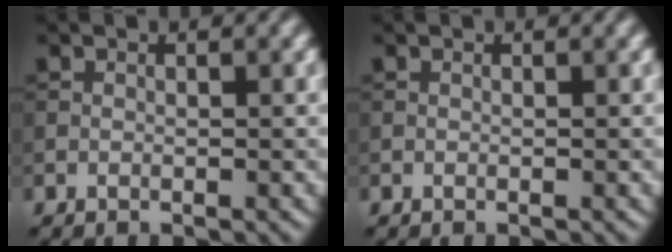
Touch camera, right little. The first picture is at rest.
{"total": 0.0}